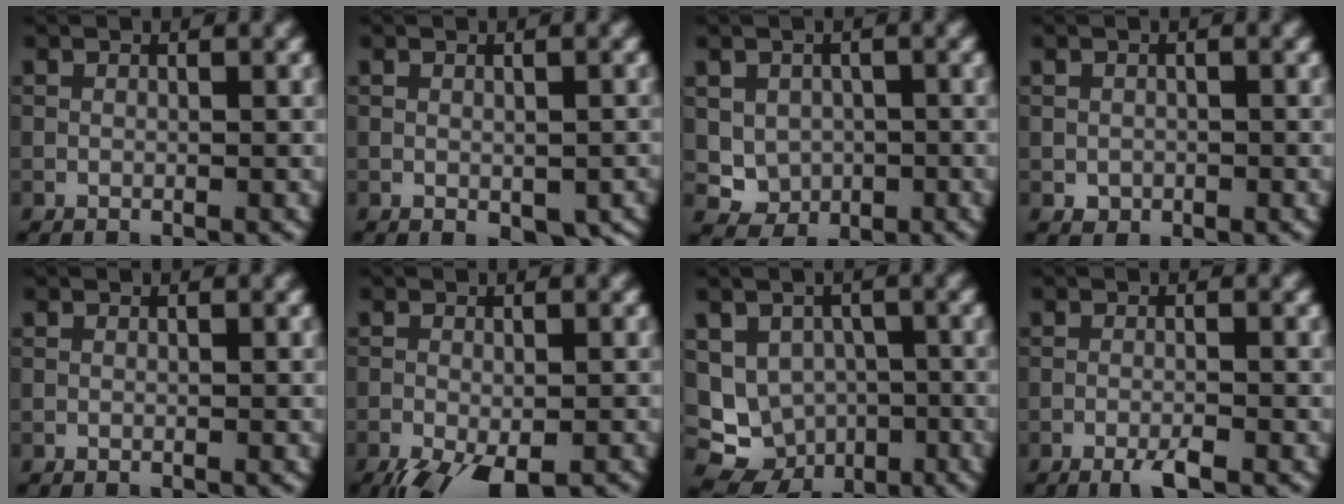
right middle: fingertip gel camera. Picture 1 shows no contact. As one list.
[{"total": 3.6, "force": [-1.4, 1.8, 2.7], "torque": [-0.036, -0.016, -0.009]}, {"total": 3.1, "force": [0.0, 2.8, 1.4], "torque": [-0.024, -0.012, 0.005]}, {"total": 1.0, "force": [-0.2, 0.9, 0.4], "torque": [-0.005, -0.006, -0.004]}, {"total": 0.0}, {"total": 7.0, "force": [-4.4, 2.5, 4.8], "torque": [-0.079, -0.023, -0.070]}, {"total": 7.5, "force": [-2.3, 6.5, 3.1], "torque": [-0.039, -0.005, -0.038]}, {"total": 1.9, "force": [-1.2, 0.2, 1.5], "torque": [-0.026, -0.001, -0.025]}]